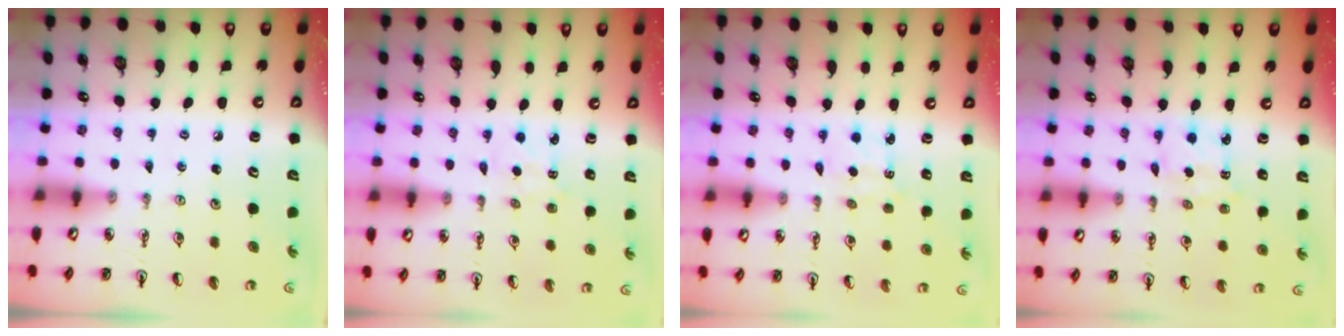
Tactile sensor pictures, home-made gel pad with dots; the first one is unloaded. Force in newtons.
{"total": 1.2, "press": 1.2, "slide": 0.2}
{"total": 2.5, "press": 2.5, "slide": 0.3}
{"total": 2.1, "press": 2.0, "slide": 0.6}